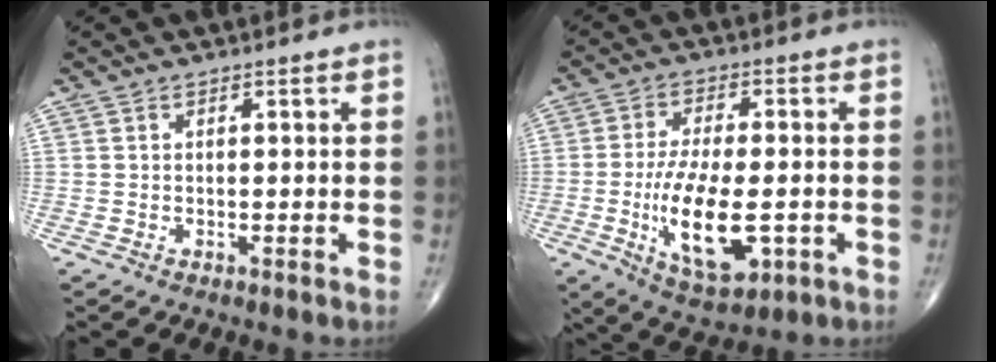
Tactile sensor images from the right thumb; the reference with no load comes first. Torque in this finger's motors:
{"motor_torque": [2.94, 2.07, 1.46, -0.79, 0.45]}